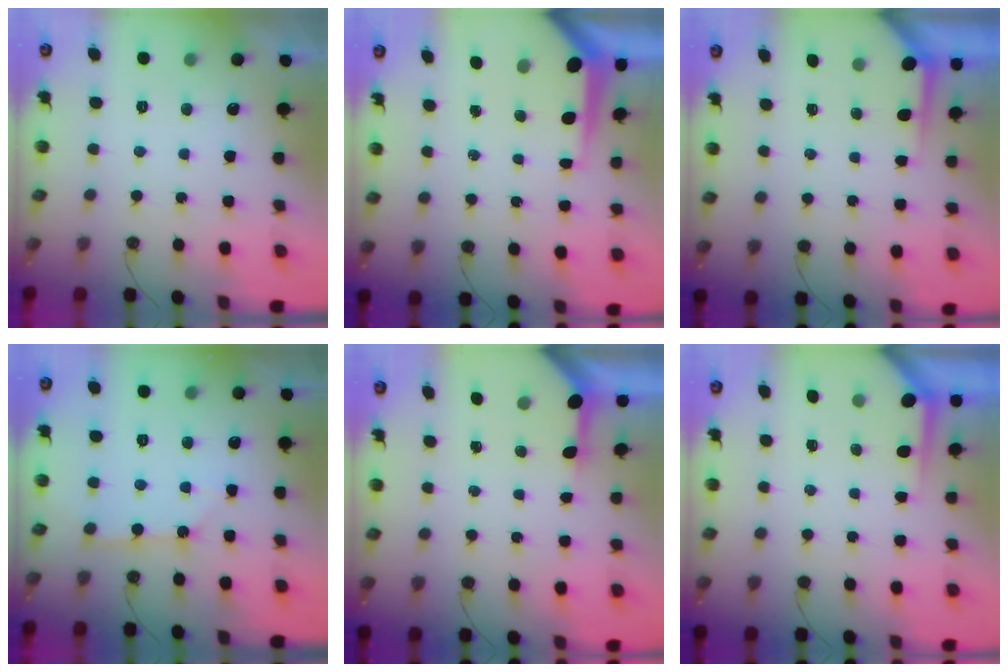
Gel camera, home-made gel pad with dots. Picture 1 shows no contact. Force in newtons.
{"total": 7.8, "press": 7.8, "slide": 0.5}
{"total": 3.7, "press": 3.7, "slide": 0.4}
{"total": 2.7, "press": 2.7, "slide": 0.4}
{"total": 3.3, "press": 3.3, "slide": 0.4}
{"total": 3.5, "press": 3.5, "slide": 0.3}